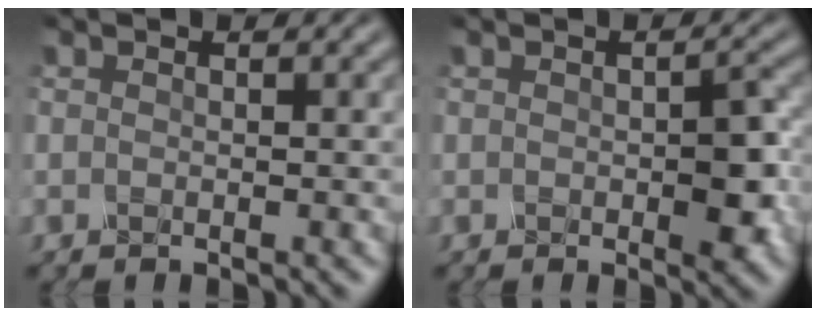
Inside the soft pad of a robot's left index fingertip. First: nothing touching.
{"total": 3.0, "force": [-0.9, 0.9, 2.7], "torque": [-0.058, -0.001, -0.005]}